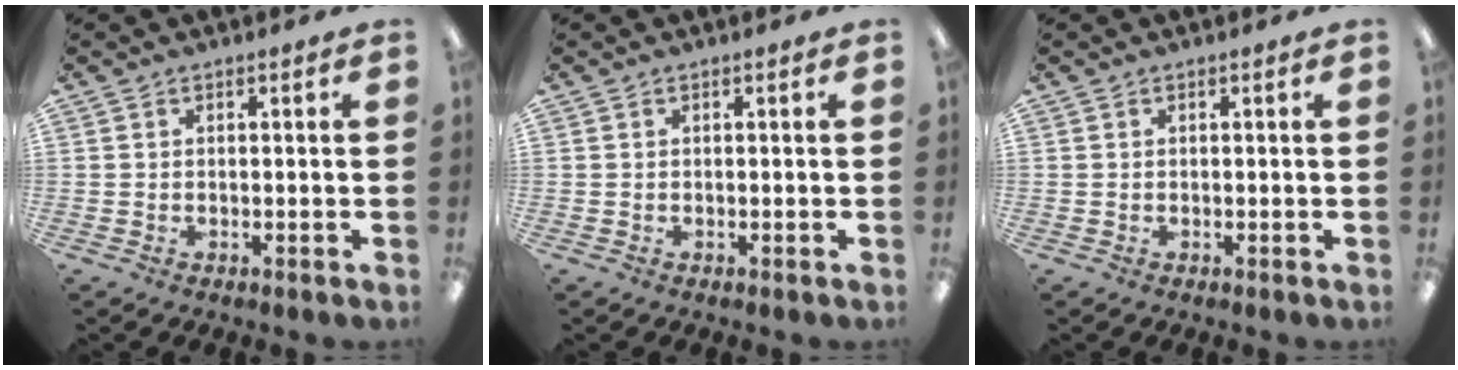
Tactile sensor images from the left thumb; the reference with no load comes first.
{"total": 0.0}
{"total": 0.0}